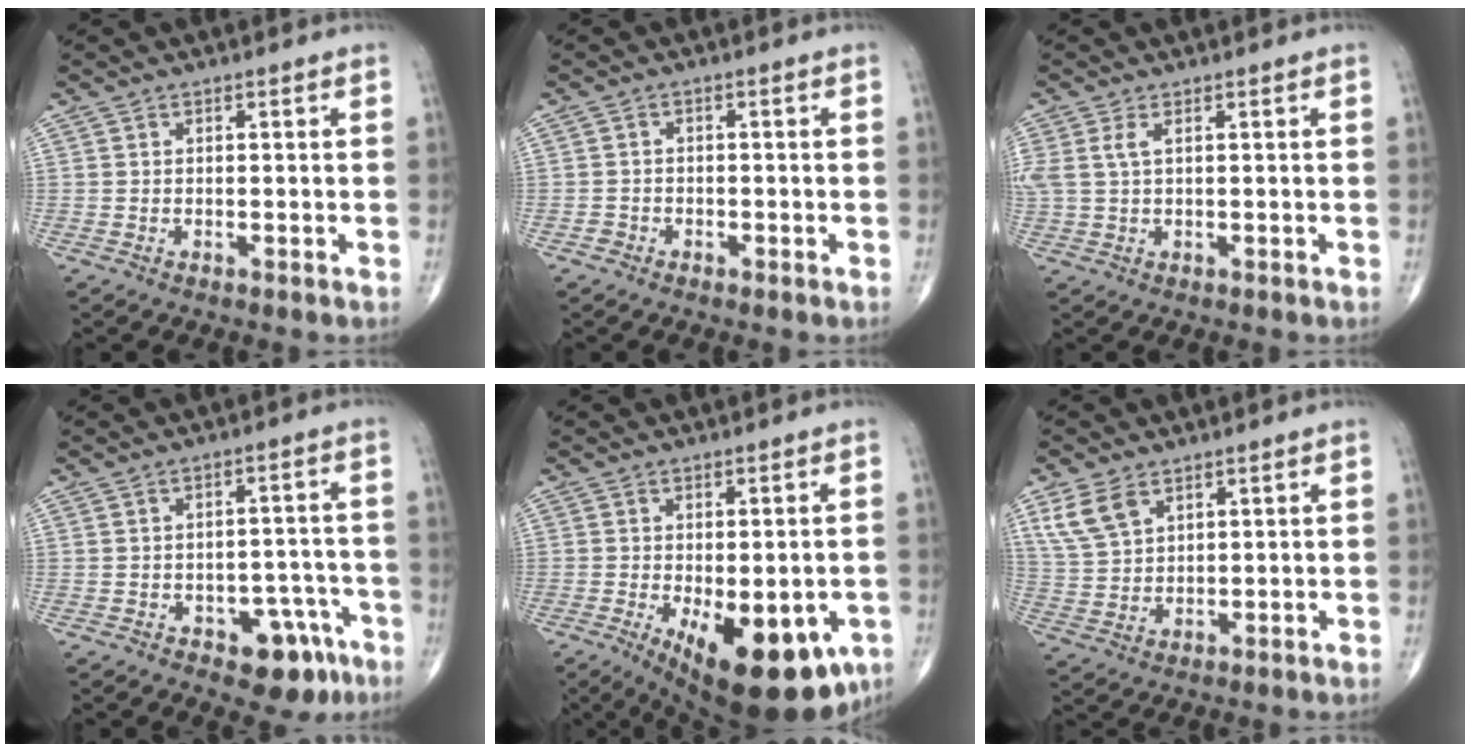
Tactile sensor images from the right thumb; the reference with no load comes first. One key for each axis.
{"total": 1.6, "fx": -1.0, "fy": 1.3, "fz": 0.0, "tx": 0.003, "ty": 0.006, "tz": -0.024}
{"total": 3.9, "fx": 1.2, "fy": 1.7, "fz": 3.3, "tx": -0.098, "ty": 0.015, "tz": 0.032}
{"total": 8.6, "fx": -4.7, "fy": 4.8, "fz": 5.3, "tx": -0.031, "ty": 0.039, "tz": -0.054}
{"total": 17.9, "fx": -7.0, "fy": 7.9, "fz": 14.4, "tx": -0.164, "ty": -0.013, "tz": -0.084}
{"total": 7.0, "fx": 4.0, "fy": 4.2, "fz": 4.1, "tx": -0.076, "ty": -0.010, "tz": 0.090}